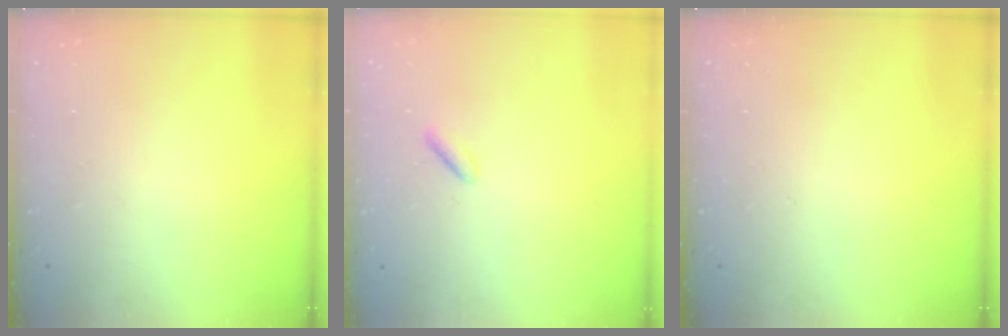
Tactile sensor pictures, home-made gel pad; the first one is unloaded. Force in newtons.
{"total": 0.6, "press": 0.2, "slide": 0.6}
{"total": 0.0}